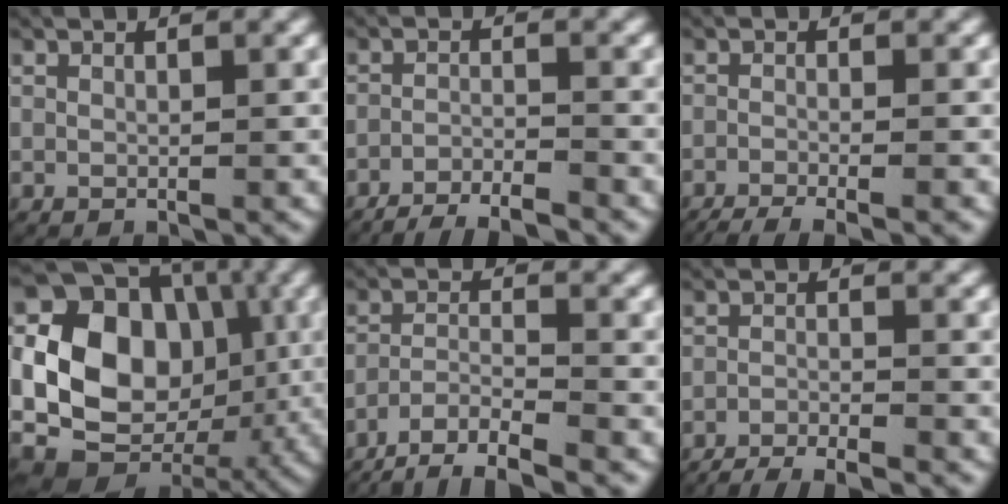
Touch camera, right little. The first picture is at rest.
{"total": 8.5, "force": [-8.1, 2.0, 1.5], "torque": [-0.016, -0.025, -0.129]}
{"total": 6.4, "force": [-5.7, 1.7, 2.4], "torque": [-0.037, -0.016, -0.083]}
{"total": 17.5, "force": [-1.6, 14.4, 9.7], "torque": [-0.242, -0.055, -0.009]}
{"total": 8.2, "force": [-6.7, 3.4, 3.3], "torque": [-0.057, -0.018, -0.107]}
{"total": 8.1, "force": [-7.6, 2.0, 1.7], "torque": [-0.019, -0.020, -0.118]}